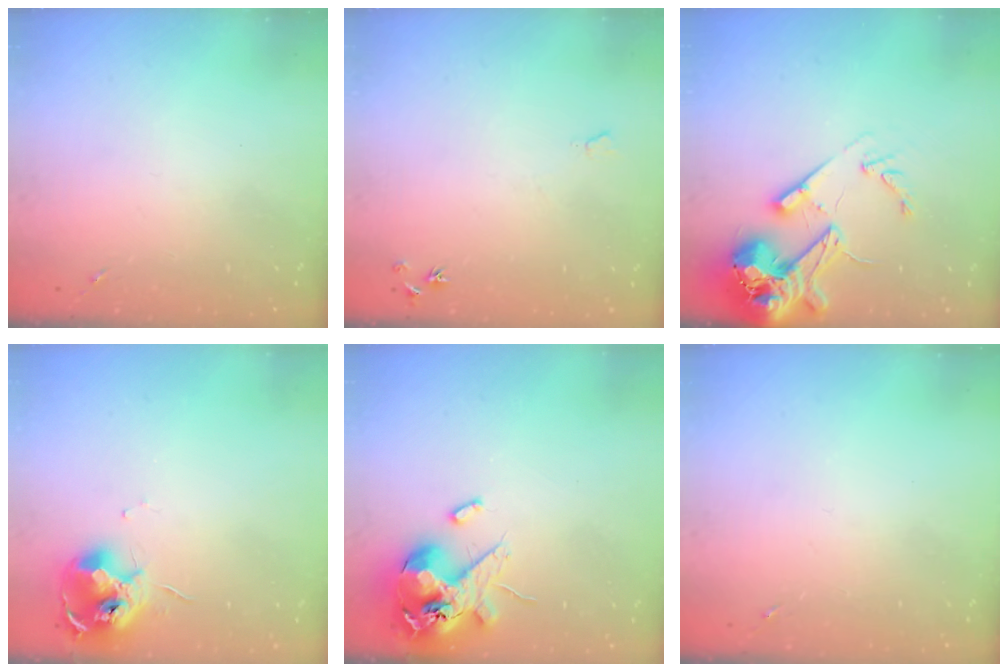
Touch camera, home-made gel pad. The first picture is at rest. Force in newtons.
{"total": 4.7, "press": 4.7, "slide": 0.7}
{"total": 18.0, "press": 17.8, "slide": 2.8}
{"total": 12.0, "press": 11.9, "slide": 1.3}
{"total": 14.1, "press": 13.9, "slide": 2.5}
{"total": 0.0}